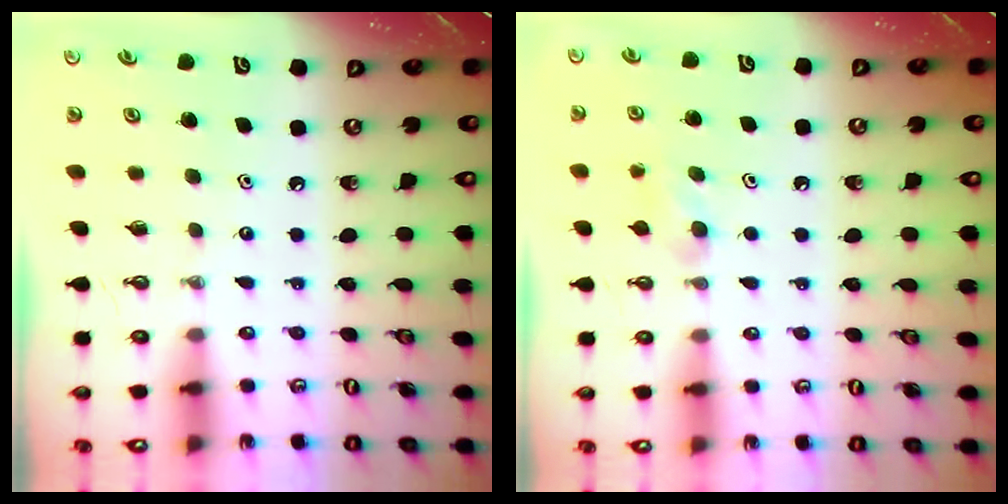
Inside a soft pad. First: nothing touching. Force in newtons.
{"total": 4.4, "press": 4.2, "slide": 1.1}